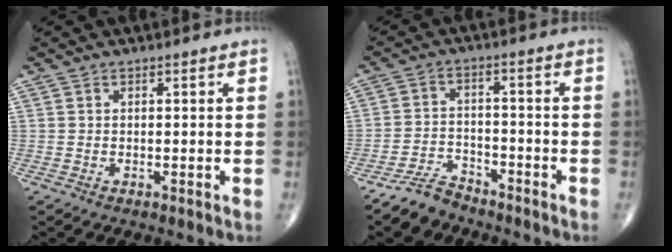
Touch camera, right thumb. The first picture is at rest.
{"total": 5.5, "force": [-4.9, 2.4, 1.0], "torque": [-0.012, 0.028, -0.096]}